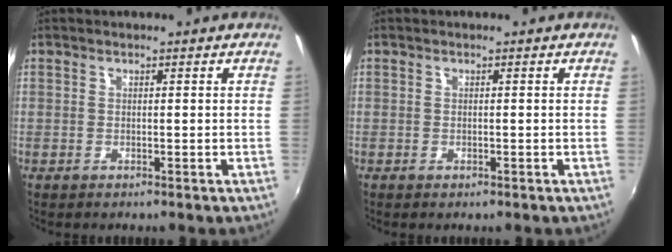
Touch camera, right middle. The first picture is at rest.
{"total": 0.6, "force": [-0.4, 0.3, 0.2], "torque": [-0.005, -0.003, -0.007]}